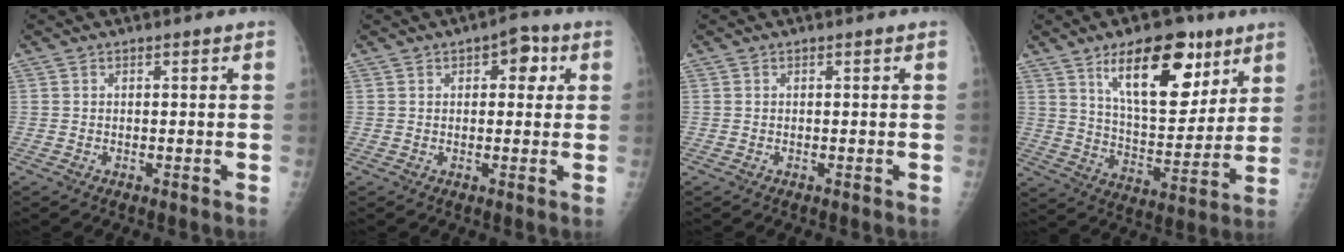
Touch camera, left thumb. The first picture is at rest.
{"total": 5.2, "force": [1.7, 3.1, 3.8], "torque": [-0.018, 0.002, 0.014]}
{"total": 0.0}
{"total": 18.7, "force": [10.1, 8.7, 13.2], "torque": [-0.153, -0.054, 0.167]}